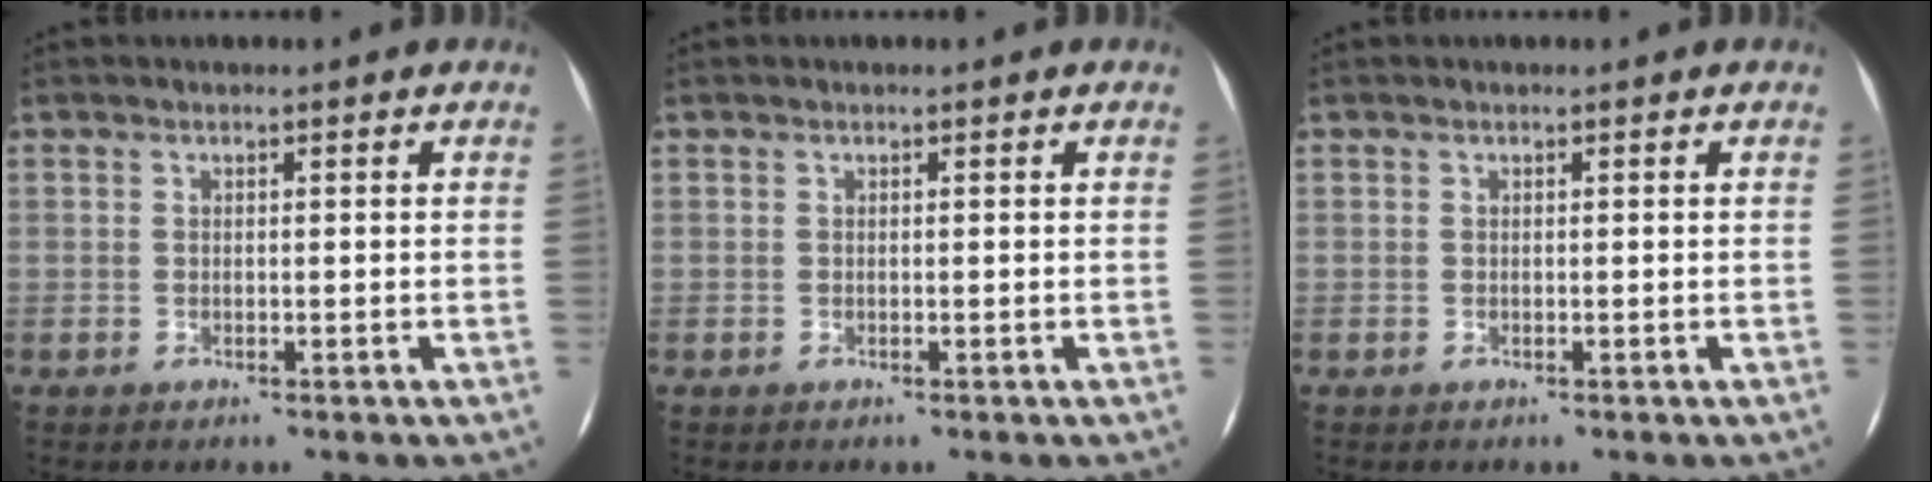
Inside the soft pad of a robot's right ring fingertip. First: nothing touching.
{"total": 0.0}
{"total": 0.0}